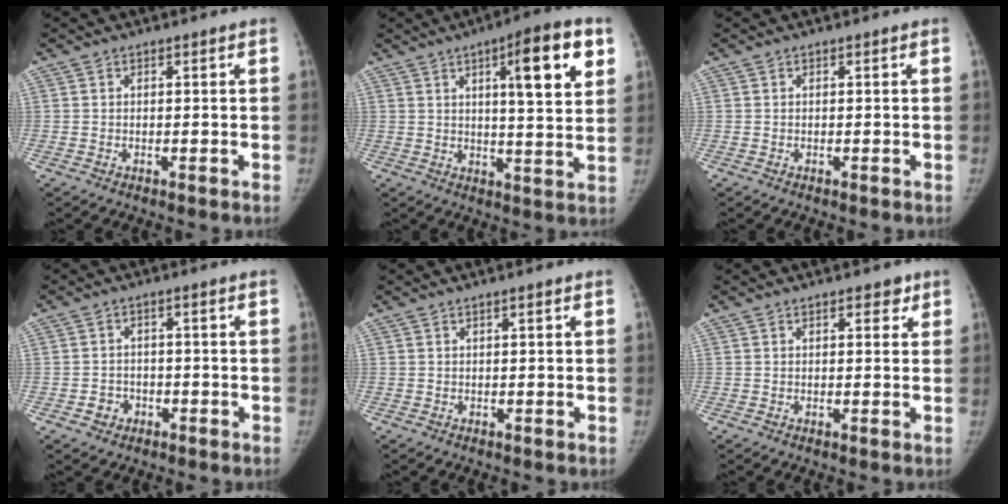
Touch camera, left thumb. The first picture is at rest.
{"total": 13.7, "force": [5.7, 2.9, 12.1], "torque": [-0.153, -0.018, 0.075]}
{"total": 0.0}
{"total": 3.0, "force": [-1.5, 2.6, 0.5], "torque": [0.007, 0.016, -0.024]}
{"total": 0.0}
{"total": 2.7, "force": [1.6, 1.5, 1.5], "torque": [0.003, -0.005, 0.019]}